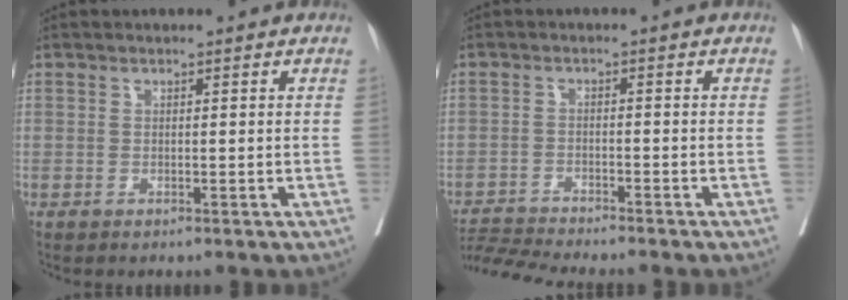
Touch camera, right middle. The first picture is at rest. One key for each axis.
{"total": 6.6, "fx": -6.4, "fy": -1.2, "fz": 1.4, "tx": -0.020, "ty": -0.006, "tz": -0.108}